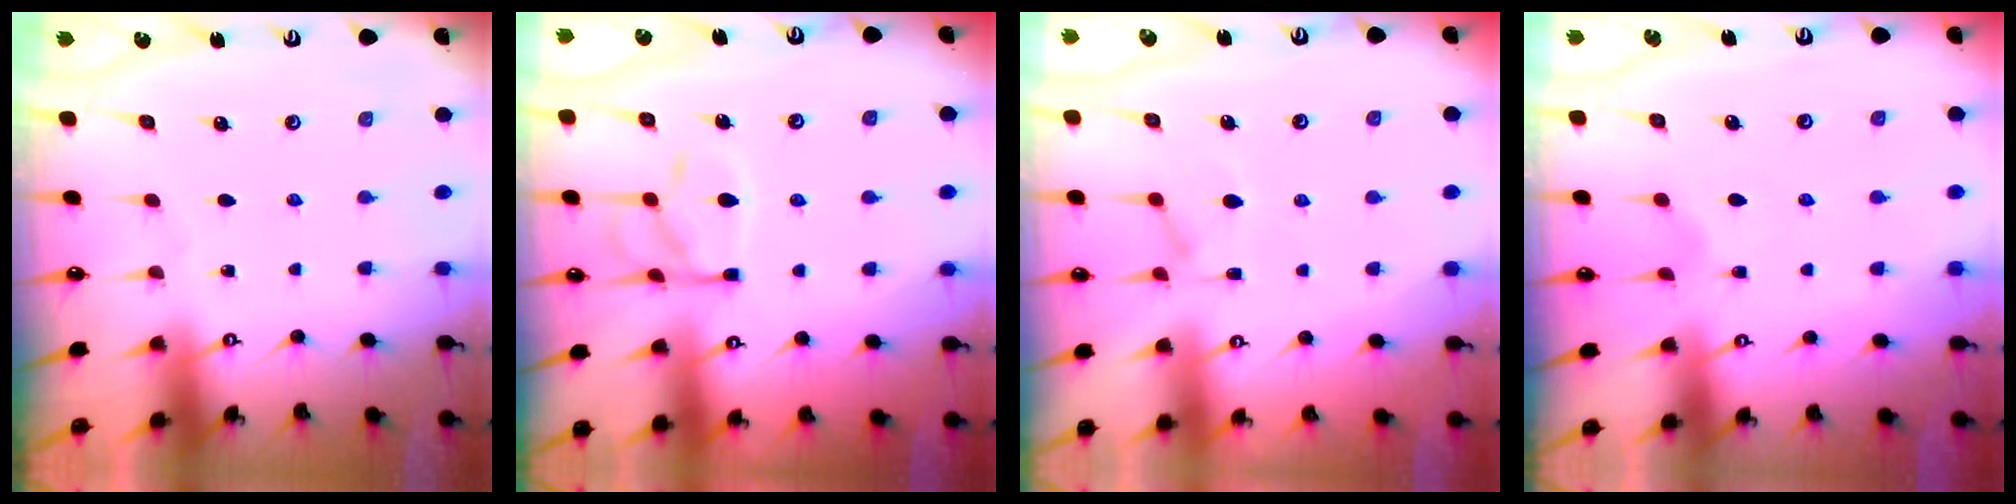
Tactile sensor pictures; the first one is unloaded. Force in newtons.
{"total": 11.7, "press": 11.6, "slide": 1.0}
{"total": 1.7, "press": 0.9, "slide": 1.5}
{"total": 0.7, "press": 0.0, "slide": 0.7}